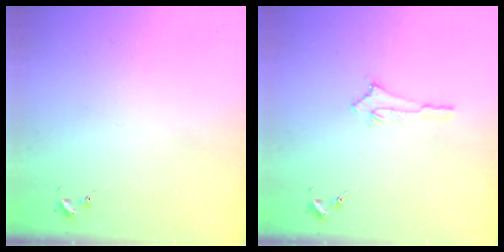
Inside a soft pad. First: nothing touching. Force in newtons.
{"total": 2.7, "press": 2.7, "slide": 0.2}